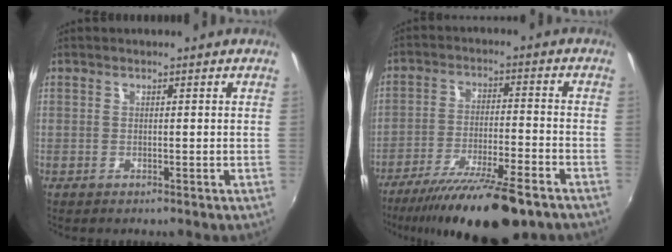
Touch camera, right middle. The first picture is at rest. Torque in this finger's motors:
{"motor_torque": [1.07, -1.07, 0.52, 0.11]}